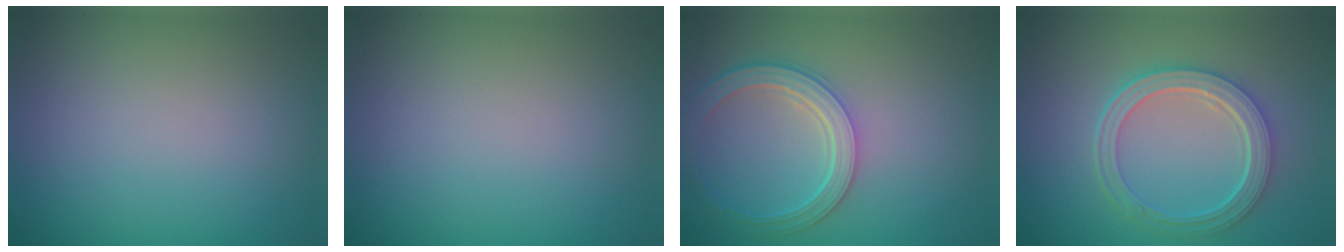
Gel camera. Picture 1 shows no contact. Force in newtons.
{"total": 0.0}
{"total": 4.5, "press": 4.0, "slide": 2.0}
{"total": 5.5, "press": 4.2, "slide": 3.5}